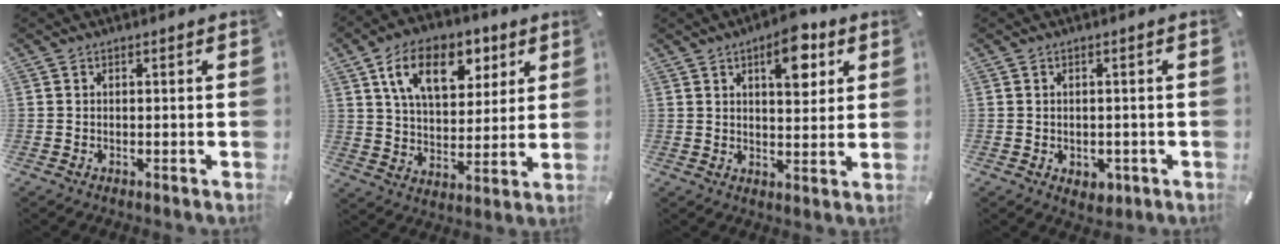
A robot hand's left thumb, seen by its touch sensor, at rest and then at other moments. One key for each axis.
{"total": 15.0, "fx": 7.5, "fy": 9.3, "fz": 9.0, "tx": -0.147, "ty": -0.018, "tz": 0.131}
{"total": 10.2, "fx": 5.1, "fy": 4.8, "fz": 7.3, "tx": -0.088, "ty": -0.021, "tz": 0.080}
{"total": 2.6, "fx": -0.8, "fy": 2.2, "fz": 1.2, "tx": -0.012, "ty": 0.001, "tz": -0.015}